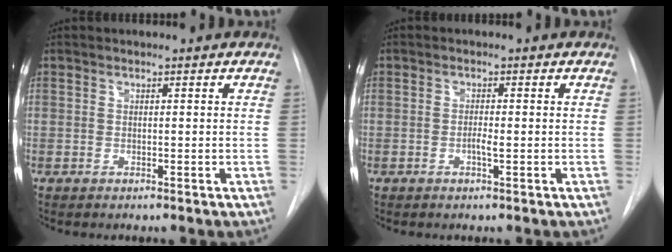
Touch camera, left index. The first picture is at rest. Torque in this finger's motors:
{"motor_torque": [0.39, 0.19, 0.06, 0.01]}